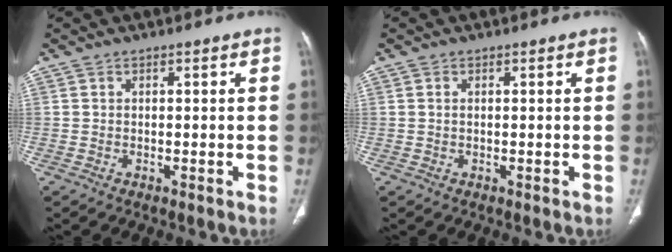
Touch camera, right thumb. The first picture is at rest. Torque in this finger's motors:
{"motor_torque": [-0.29, 0.03, -0.08, 0.54, 0.12]}